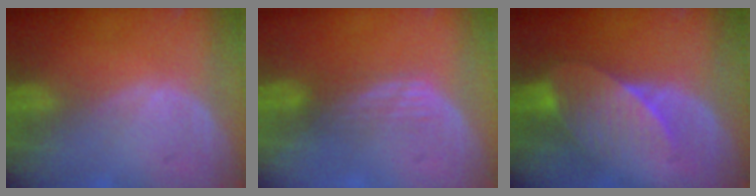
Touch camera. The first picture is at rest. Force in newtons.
{"total": 3.1, "press": 2.6, "slide": 1.5}
{"total": 7.1, "press": 6.6, "slide": 2.7}